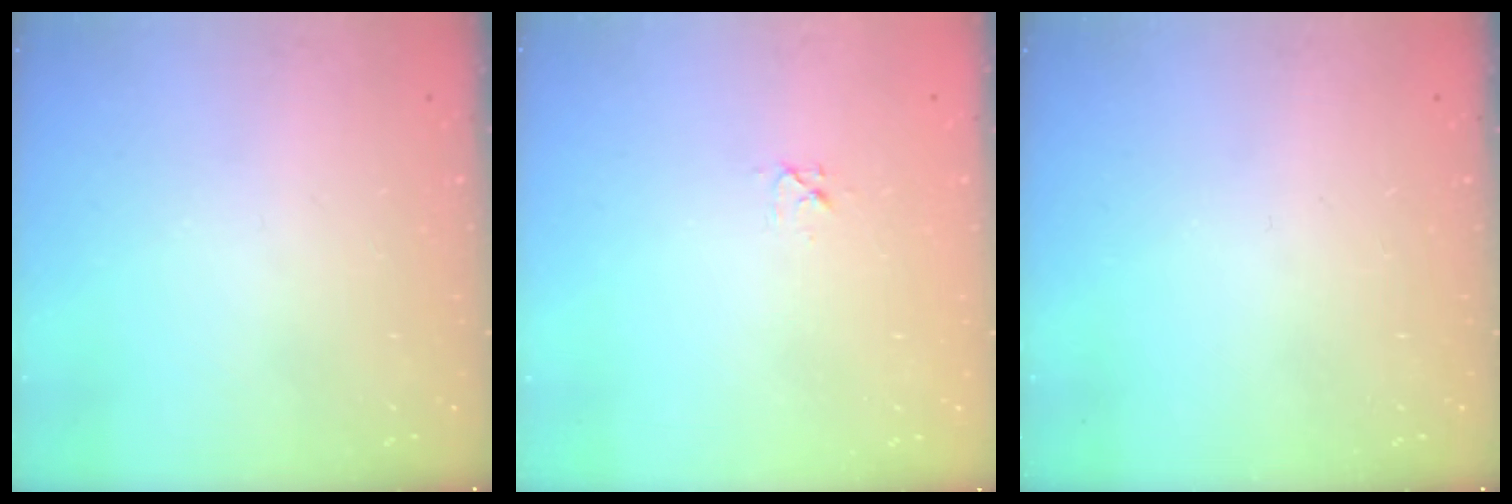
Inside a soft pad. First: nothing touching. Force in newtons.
{"total": 3.4, "press": 3.4, "slide": 0.4}
{"total": 0.0}